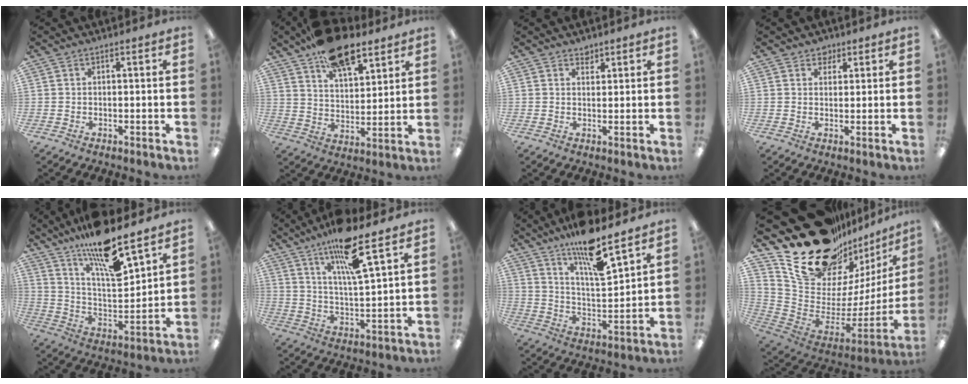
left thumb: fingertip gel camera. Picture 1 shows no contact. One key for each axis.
{"total": 15.8, "fx": 11.0, "fy": 7.4, "fz": 8.5, "tx": -0.138, "ty": -0.050, "tz": 0.196}
{"total": 1.9, "fx": 1.8, "fy": 0.8, "fz": 0.1, "tx": 0.004, "ty": -0.009, "tz": 0.032}
{"total": 3.0, "fx": 2.2, "fy": 2.0, "fz": 0.4, "tx": 0.003, "ty": -0.008, "tz": 0.038}
{"total": 15.7, "fx": 12.6, "fy": 2.9, "fz": 8.9, "tx": -0.160, "ty": -0.085, "tz": 0.211}
{"total": 13.6, "fx": 9.4, "fy": 2.4, "fz": 9.5, "tx": -0.175, "ty": -0.044, "tz": 0.157}
{"total": 13.5, "fx": 10.9, "fy": 2.2, "fz": 7.7, "tx": -0.141, "ty": -0.070, "tz": 0.182}
{"total": 28.3, "fx": 19.9, "fy": 14.5, "fz": 13.9, "tx": -0.209, "ty": -0.143, "tz": 0.389}